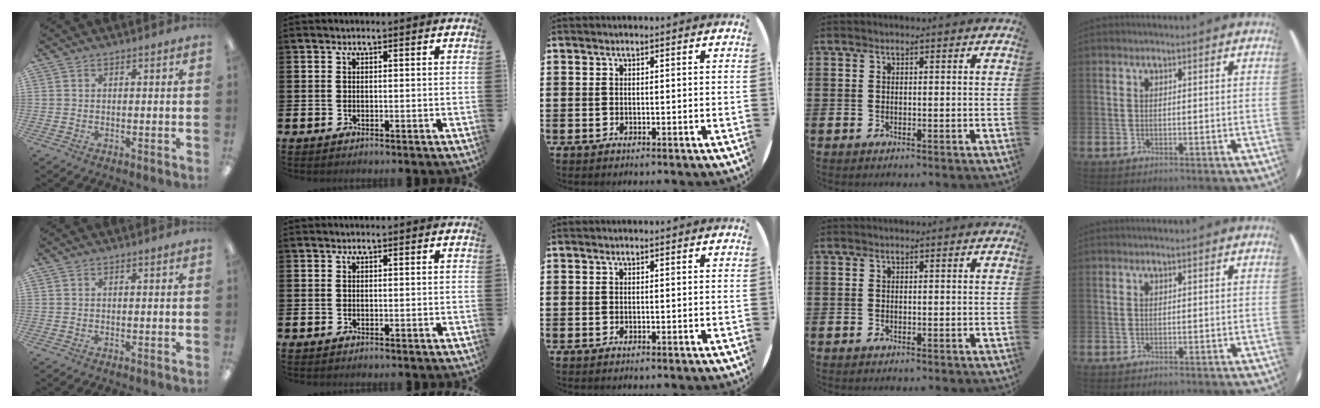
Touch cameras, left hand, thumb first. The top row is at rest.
{}